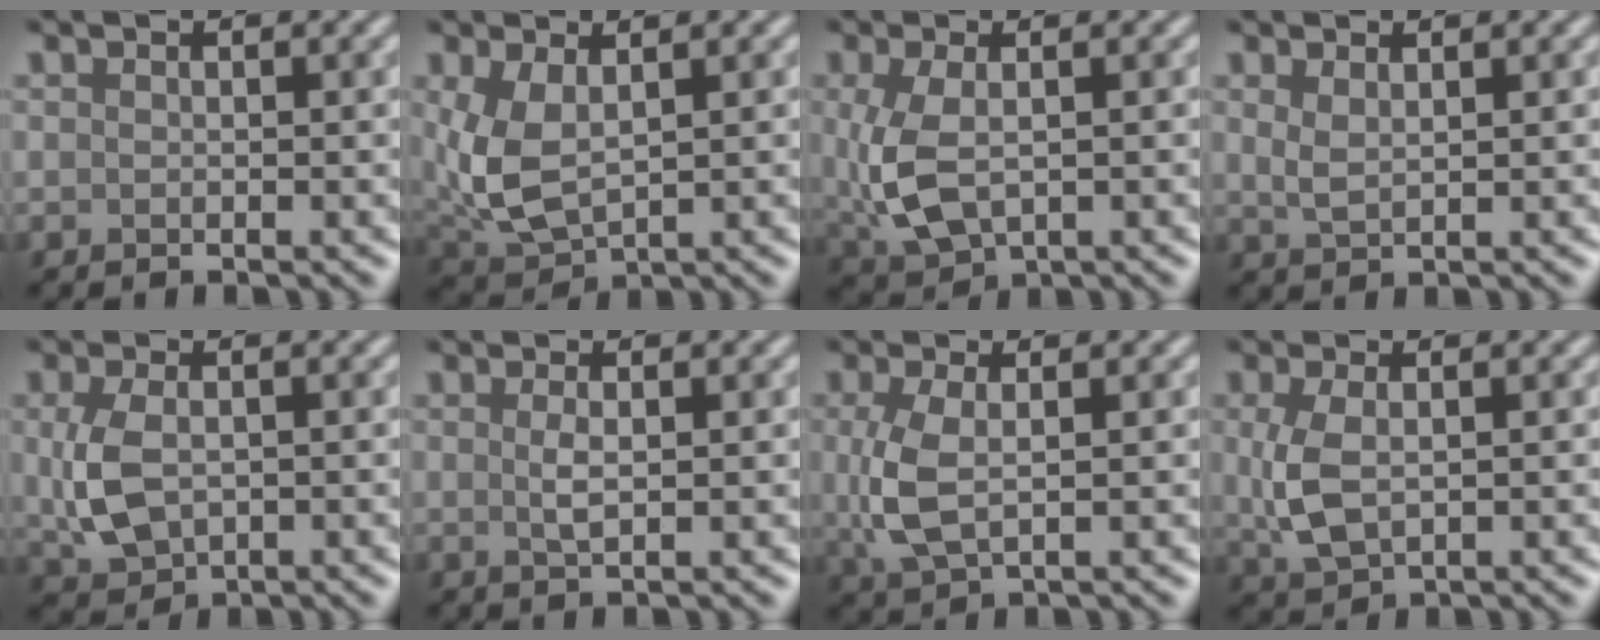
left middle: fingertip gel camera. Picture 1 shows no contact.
{"total": 4.8, "force": [0.8, 2.6, 3.9], "torque": [-0.101, -0.007, 0.024]}
{"total": 4.9, "force": [0.1, 2.9, 4.0], "torque": [-0.103, -0.005, 0.010]}
{"total": 1.5, "force": [0.9, 0.5, 1.1], "torque": [-0.026, -0.003, 0.021]}
{"total": 4.4, "force": [0.0, 2.9, 3.3], "torque": [-0.083, -0.004, 0.006]}
{"total": 1.4, "force": [0.2, 0.4, 1.3], "torque": [-0.028, 0.000, 0.005]}
{"total": 3.9, "force": [0.3, 1.9, 3.4], "torque": [-0.085, 0.000, 0.009]}
{"total": 3.7, "force": [0.4, 2.1, 3.0], "torque": [-0.078, 0.001, 0.012]}